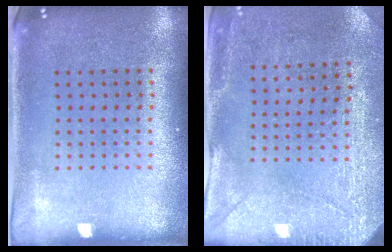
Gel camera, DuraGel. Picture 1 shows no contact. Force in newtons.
{"total": 2.9, "press": 2.6, "slide": 1.3}